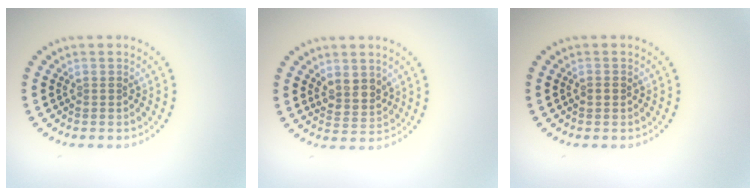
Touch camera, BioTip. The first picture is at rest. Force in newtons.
{"total": 2.4, "press": 2.1, "slide": 1.2}
{"total": 1.1, "press": 1.1, "slide": 0.1}